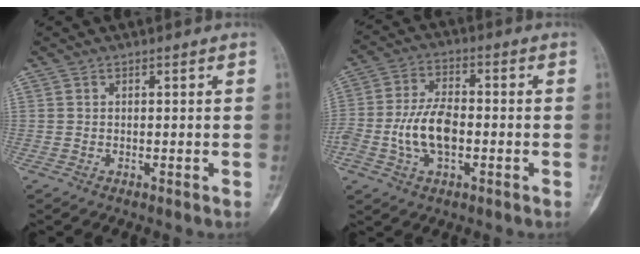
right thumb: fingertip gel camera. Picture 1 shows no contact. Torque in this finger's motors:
{"motor_torque": [0.22, 0.23, 0.12, -0.05, 0.12]}